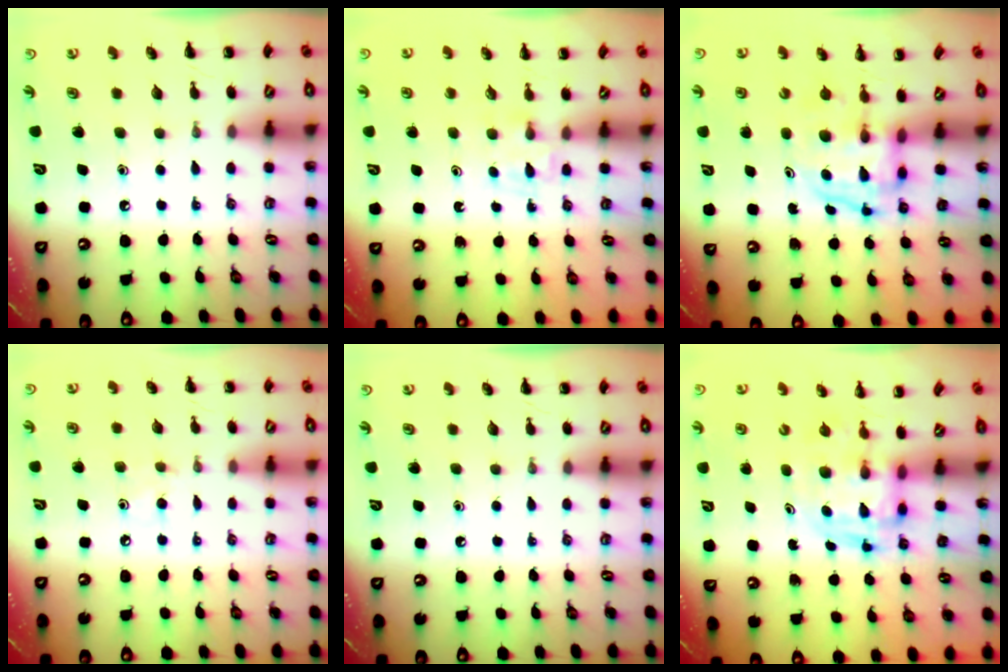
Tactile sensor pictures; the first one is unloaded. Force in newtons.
{"total": 3.7, "press": 3.5, "slide": 1.1}
{"total": 3.7, "press": 3.7, "slide": 0.6}
{"total": 4.2, "press": 4.0, "slide": 1.1}
{"total": 0.0}
{"total": 3.5, "press": 3.4, "slide": 0.6}